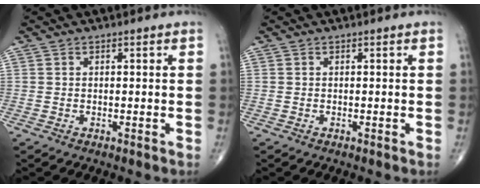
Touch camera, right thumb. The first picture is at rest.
{"total": 0.0}